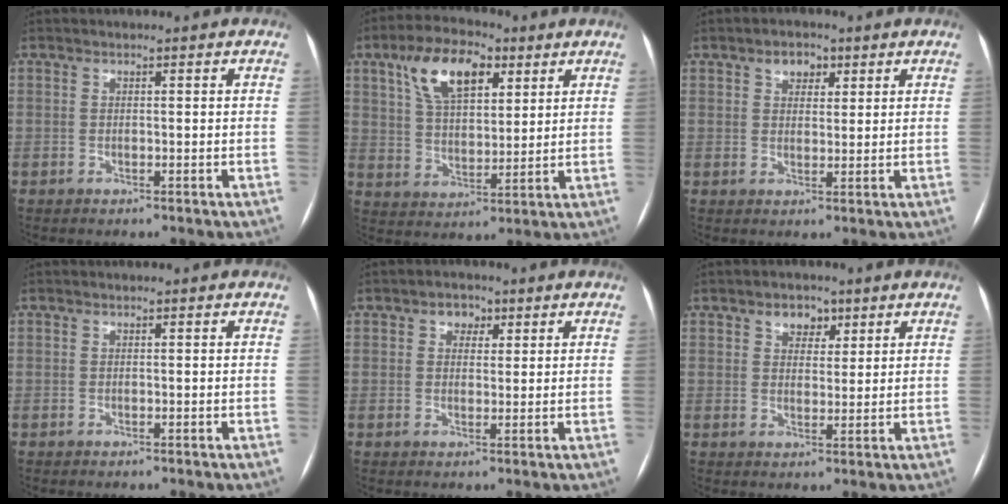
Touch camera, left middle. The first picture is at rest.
{"total": 11.6, "force": [5.8, 5.4, 8.5], "torque": [-0.161, 0.026, 0.108]}
{"total": 3.4, "force": [1.8, 2.2, 1.7], "torque": [-0.026, 0.009, 0.029]}
{"total": 0.0}
{"total": 2.8, "force": [1.4, 2.1, 1.3], "torque": [-0.018, 0.009, 0.020]}
{"total": 3.8, "force": [2.2, 2.6, 1.6], "torque": [-0.021, 0.006, 0.035]}